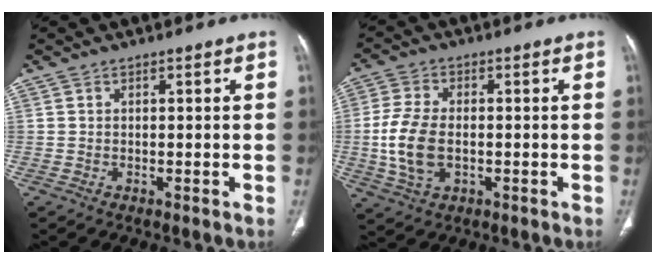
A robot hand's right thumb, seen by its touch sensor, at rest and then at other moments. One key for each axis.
{"total": 9.6, "fx": -1.1, "fy": 5.8, "fz": 7.6, "tx": -0.163, "ty": 0.005, "tz": -0.020}